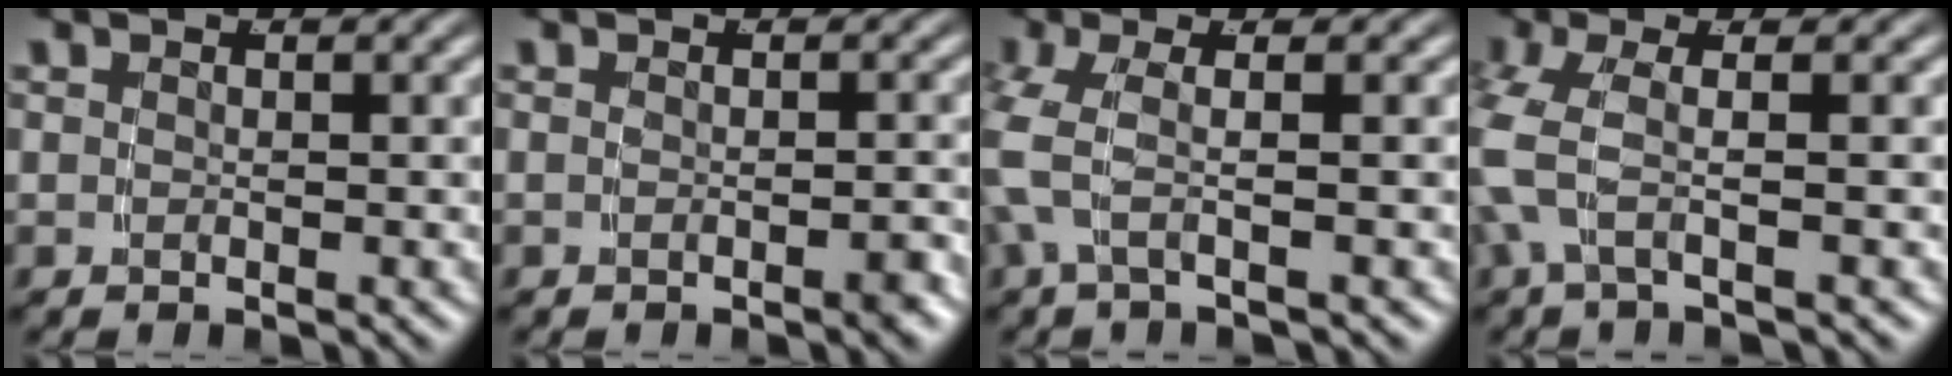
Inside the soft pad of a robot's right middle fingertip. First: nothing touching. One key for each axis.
{"total": 1.0, "fx": -0.8, "fy": 0.0, "fz": 0.6, "tx": -0.007, "ty": 0.007, "tz": -0.018}
{"total": 3.7, "fx": 0.5, "fy": 1.4, "fz": 3.4, "tx": -0.070, "ty": 0.013, "tz": 0.001}
{"total": 3.9, "fx": 0.2, "fy": 1.5, "fz": 3.6, "tx": -0.084, "ty": 0.004, "tz": -0.001}